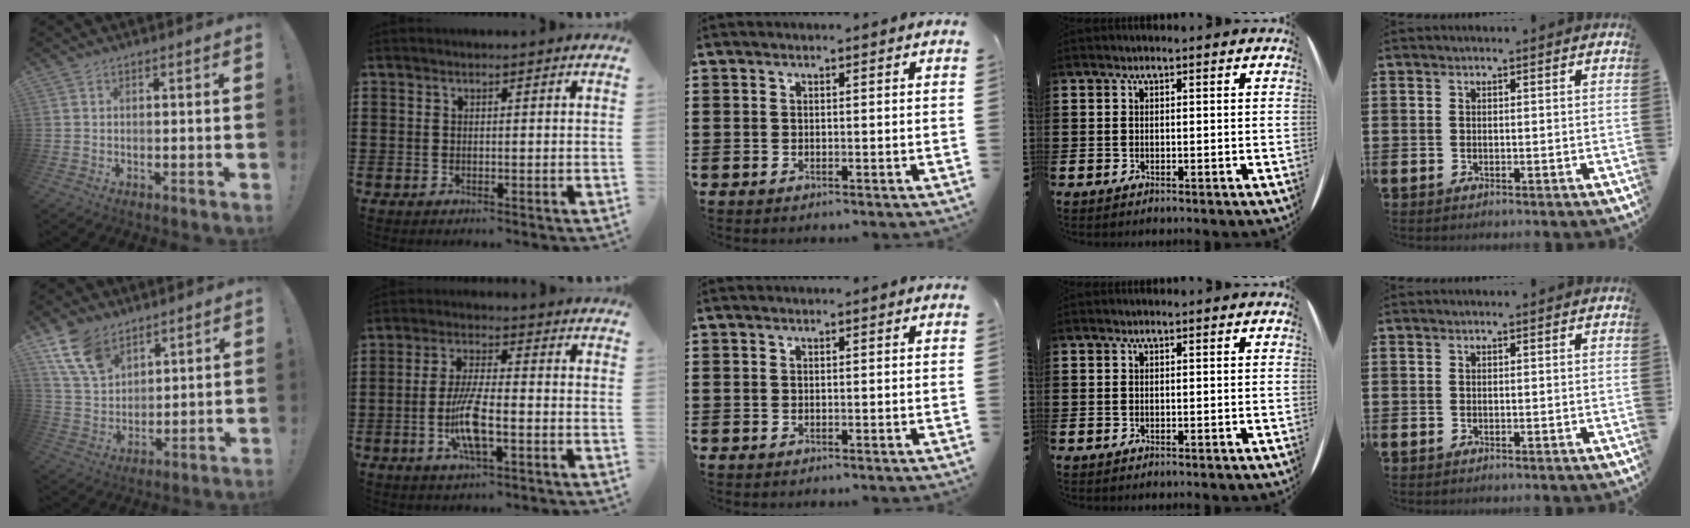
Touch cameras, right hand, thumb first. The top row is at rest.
{"thumb": {"total": 12.9, "force": [8.2, 8.1, 5.9], "torque": [-0.119, -0.034, 0.164]}, "index": {"total": 7.9, "force": [-2.2, 2.0, 7.3], "torque": [-0.155, -0.010, -0.044]}}